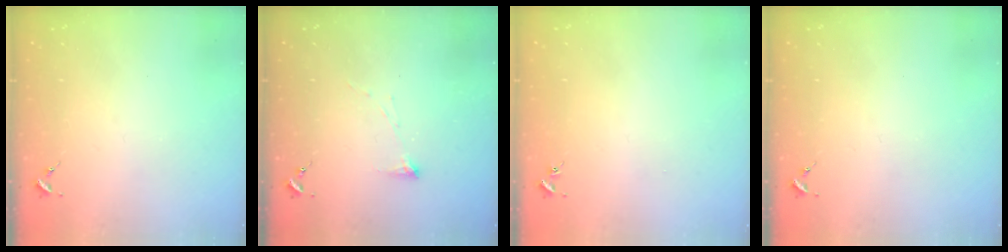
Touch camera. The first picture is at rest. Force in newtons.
{"total": 3.7, "press": 3.7, "slide": 0.4}
{"total": 0.6, "press": 0.6, "slide": 0.1}
{"total": 0.0}